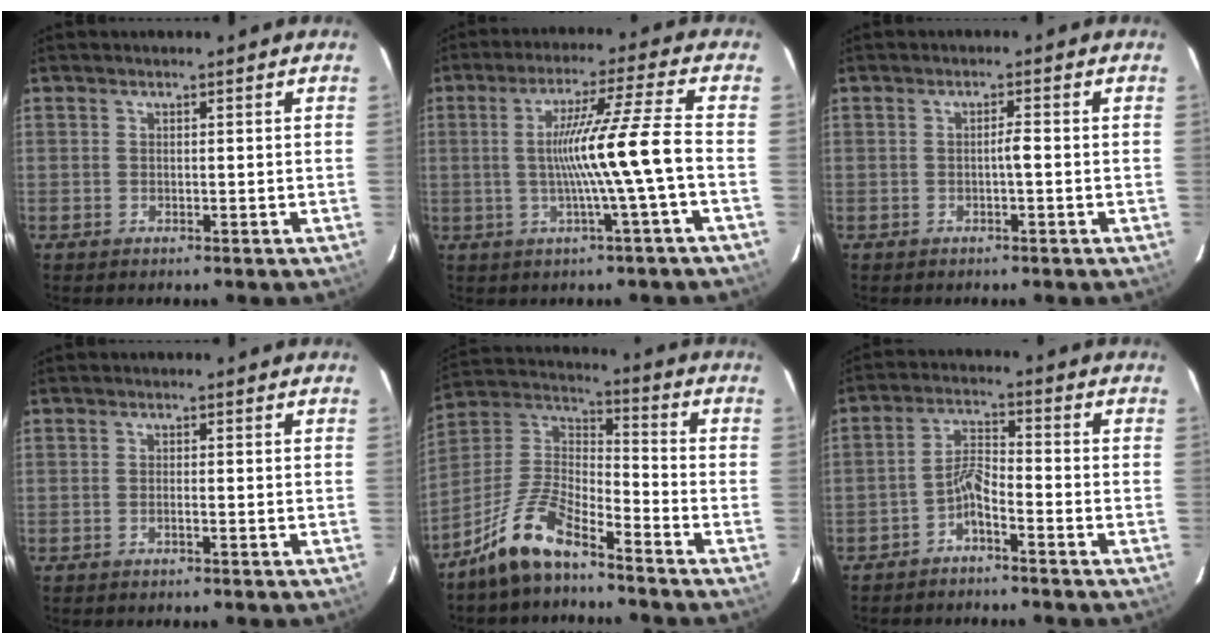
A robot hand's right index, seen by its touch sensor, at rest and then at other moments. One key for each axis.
{"total": 10.3, "fx": -1.5, "fy": -2.2, "fz": 9.9, "tx": -0.179, "ty": 0.006, "tz": -0.020}
{"total": 1.3, "fx": -0.3, "fy": -0.1, "fz": 1.2, "tx": -0.021, "ty": 0.001, "tz": -0.005}
{"total": 0.7, "fx": -0.3, "fy": 0.0, "fz": 0.6, "tx": -0.013, "ty": 0.001, "tz": -0.005}
{"total": 10.6, "fx": -8.3, "fy": 2.7, "fz": 6.0, "tx": -0.138, "ty": 0.017, "tz": -0.163}
{"total": 4.2, "fx": -2.7, "fy": 0.7, "fz": 3.1, "tx": -0.060, "ty": 0.010, "tz": -0.054}